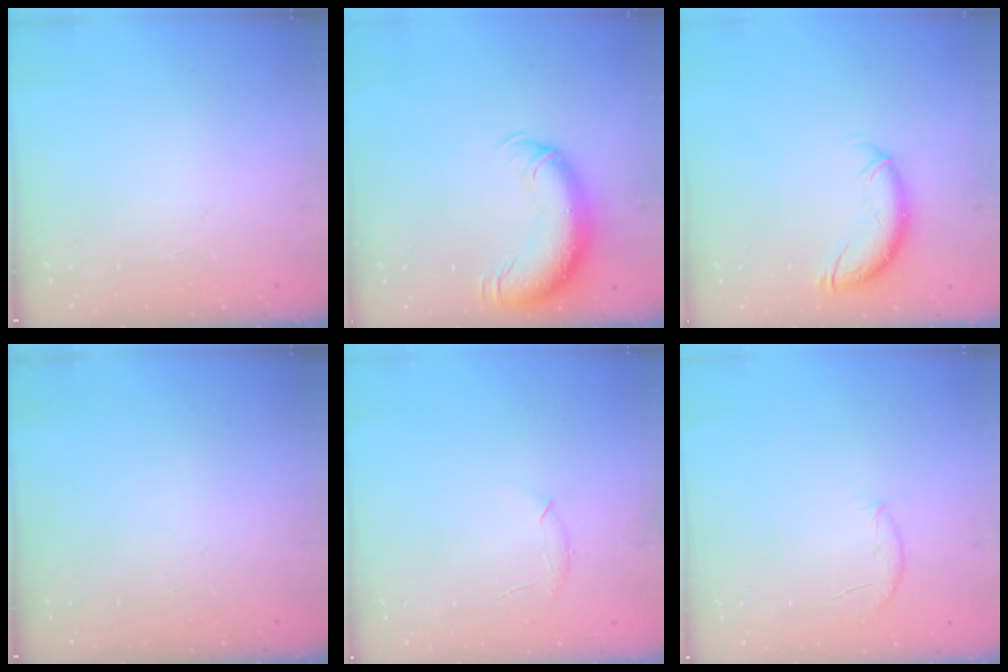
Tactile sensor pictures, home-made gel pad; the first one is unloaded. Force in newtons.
{"total": 13.5, "press": 13.1, "slide": 3.5}
{"total": 10.7, "press": 10.6, "slide": 1.5}
{"total": 0.0}
{"total": 6.9, "press": 6.7, "slide": 1.8}
{"total": 6.9, "press": 6.7, "slide": 1.8}